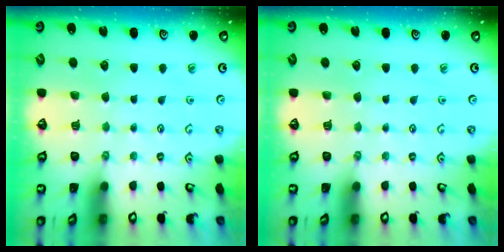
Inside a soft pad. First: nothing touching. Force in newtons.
{"total": 0.0}